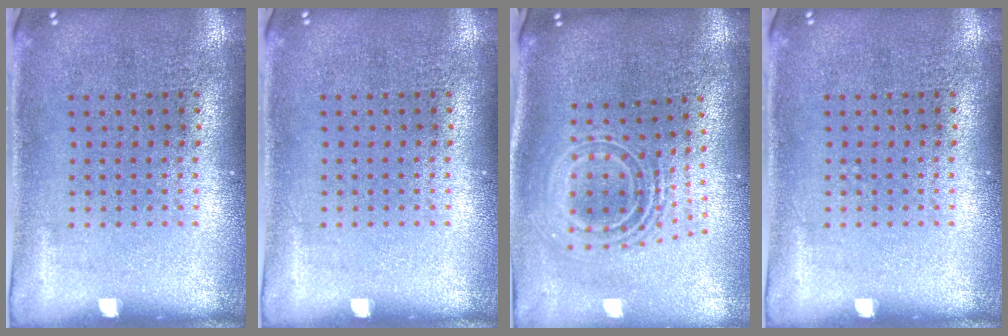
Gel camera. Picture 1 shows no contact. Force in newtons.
{"total": 0.0}
{"total": 2.3, "press": 1.7, "slide": 1.6}
{"total": 0.0}